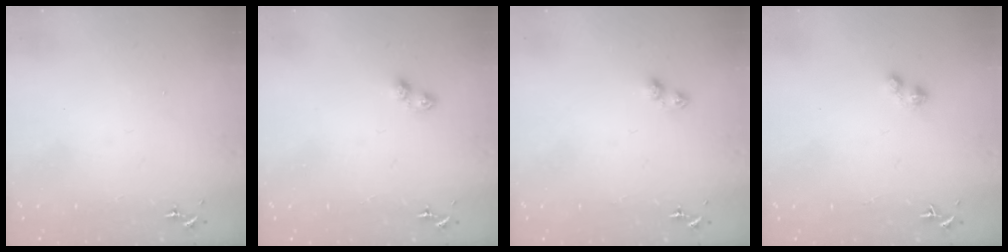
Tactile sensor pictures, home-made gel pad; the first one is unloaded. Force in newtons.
{"total": 3.8, "press": 3.7, "slide": 1.1}
{"total": 4.5, "press": 4.4, "slide": 0.6}
{"total": 2.1, "press": 2.1, "slide": 0.4}